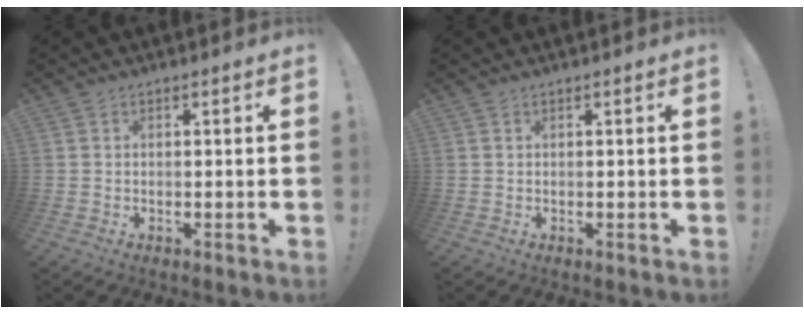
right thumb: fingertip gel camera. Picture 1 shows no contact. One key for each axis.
{"total": 0.0}